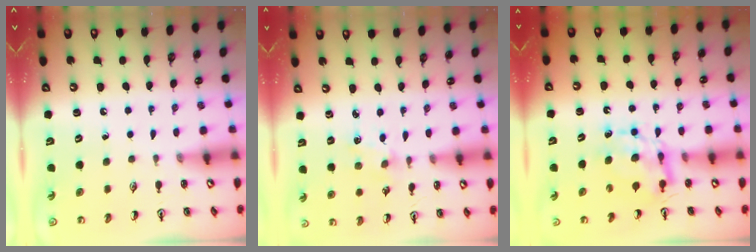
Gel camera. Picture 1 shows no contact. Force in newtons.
{"total": 1.8, "press": 1.8, "slide": 0.4}
{"total": 7.2, "press": 7.2, "slide": 0.3}